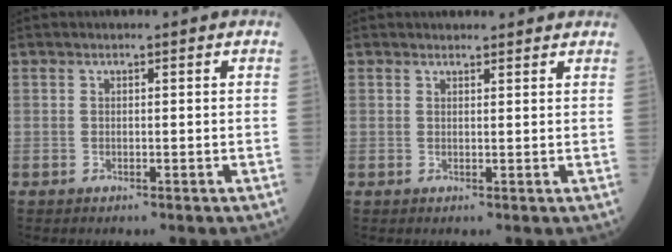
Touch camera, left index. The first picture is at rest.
{"total": 2.9, "force": [2.8, 0.6, 0.5], "torque": [-0.010, 0.008, 0.030]}